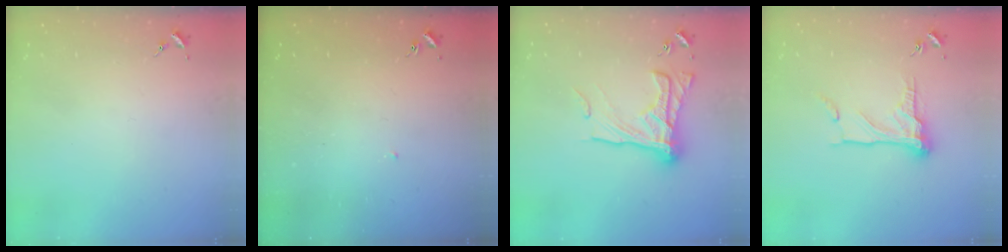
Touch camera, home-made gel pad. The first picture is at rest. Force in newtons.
{"total": 4.0, "press": 4.0, "slide": 0.3}
{"total": 18.8, "press": 18.7, "slide": 1.7}
{"total": 13.2, "press": 13.2, "slide": 1.4}